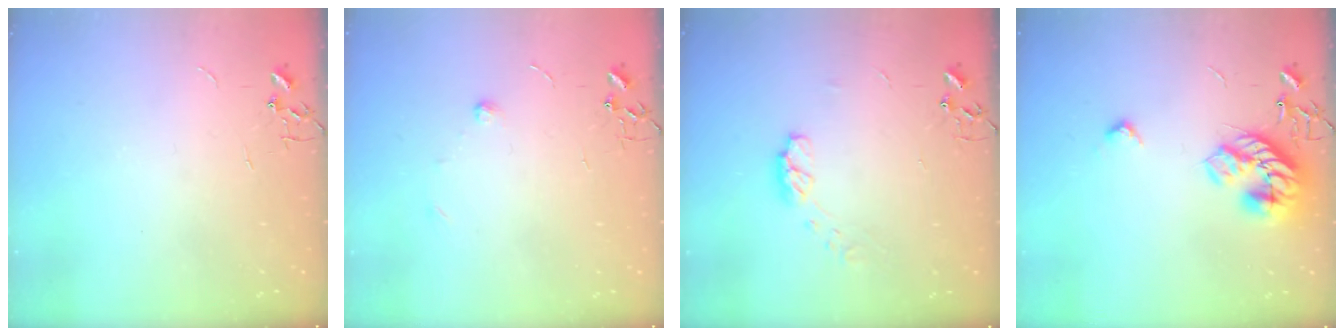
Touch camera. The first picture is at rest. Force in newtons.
{"total": 4.9, "press": 4.8, "slide": 1.1}
{"total": 7.0, "press": 6.9, "slide": 0.8}
{"total": 16.4, "press": 16.4, "slide": 0.6}